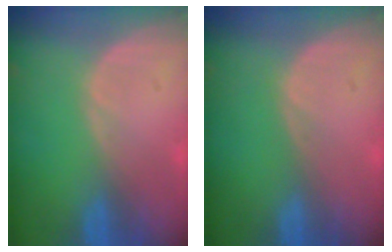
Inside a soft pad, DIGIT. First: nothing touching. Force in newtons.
{"total": 0.0}